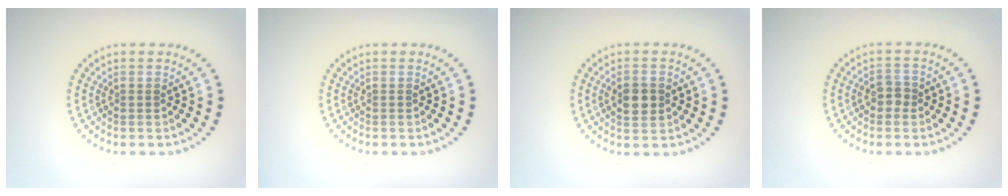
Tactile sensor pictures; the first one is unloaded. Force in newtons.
{"total": 0.0}
{"total": 3.4, "press": 3.4, "slide": 0.2}
{"total": 1.6, "press": 1.5, "slide": 0.5}